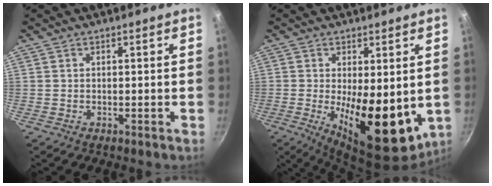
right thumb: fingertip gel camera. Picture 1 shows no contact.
{"total": 16.7, "force": [-2.6, 6.9, 15.0], "torque": [-0.212, -0.035, -0.016]}